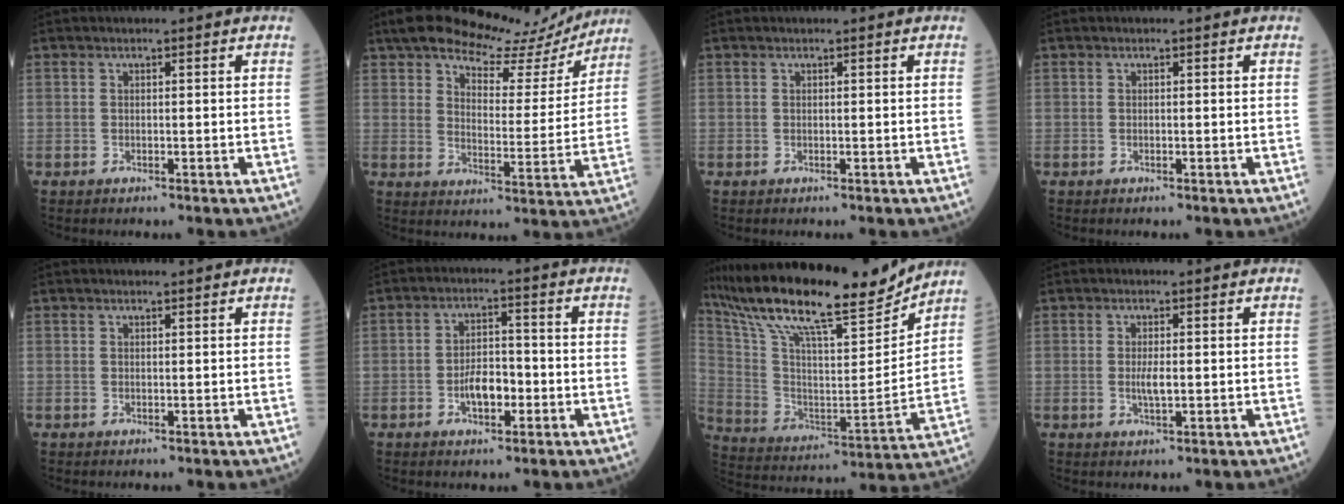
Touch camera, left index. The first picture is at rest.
{"total": 16.8, "force": [14.6, 5.4, 6.3], "torque": [-0.082, 0.003, 0.193]}
{"total": 0.0}
{"total": 0.0}
{"total": 0.0}
{"total": 5.0, "force": [-1.8, 2.4, 4.0], "torque": [-0.076, 0.009, -0.032]}
{"total": 23.5, "force": [20.0, 3.5, 11.9], "torque": [-0.227, -0.003, 0.330]}
{"total": 2.3, "force": [-0.1, 0.6, 2.2], "torque": [-0.048, -0.002, 0.000]}